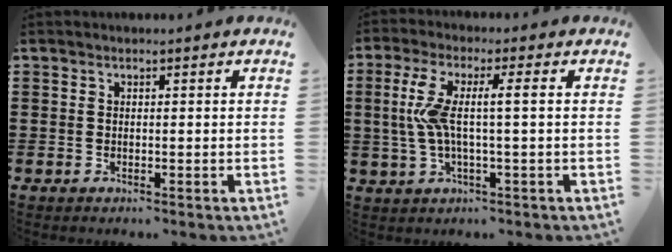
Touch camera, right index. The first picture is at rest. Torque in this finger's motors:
{"motor_torque": [0.87, -0.37, 0.68, 0.21]}